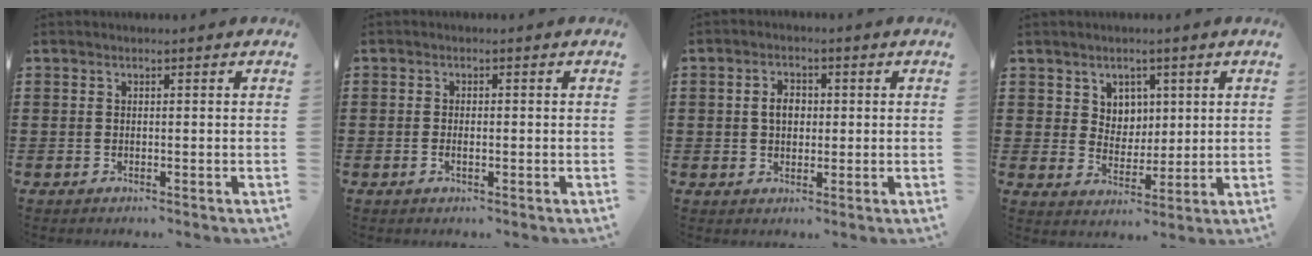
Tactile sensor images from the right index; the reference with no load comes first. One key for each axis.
{"total": 1.3, "fx": -0.3, "fy": 0.5, "fz": 1.1, "tx": -0.021, "ty": -0.001, "tz": -0.006}
{"total": 3.2, "fx": 0.2, "fy": 2.2, "fz": 2.3, "tx": -0.049, "ty": 0.011, "tz": 0.002}
{"total": 4.7, "fx": 2.5, "fy": 3.9, "fz": 0.5, "tx": -0.023, "ty": 0.006, "tz": 0.044}